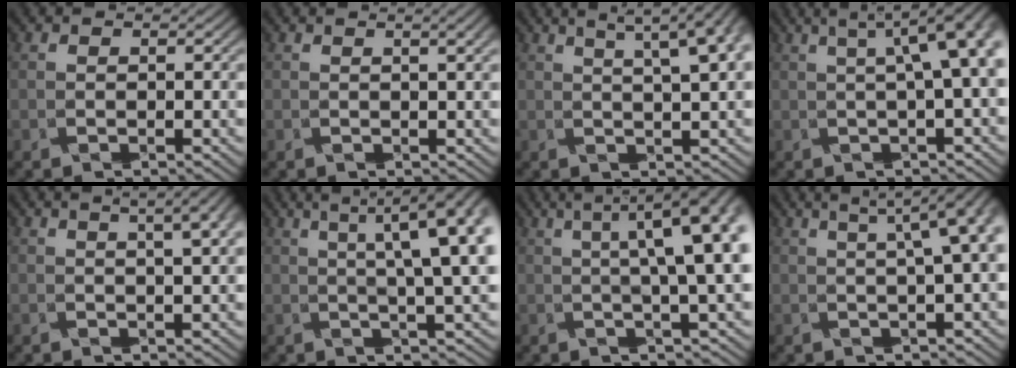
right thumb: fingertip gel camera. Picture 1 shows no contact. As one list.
[{"total": 1.7, "force": [0.5, 0.4, 1.6], "torque": [-0.036, -0.004, 0.017]}, {"total": 7.3, "force": [4.0, 1.5, 5.9], "torque": [-0.080, 0.029, 0.056]}, {"total": 7.9, "force": [1.5, 1.5, 7.6], "torque": [-0.105, 0.019, 0.022]}, {"total": 4.6, "force": [2.1, 0.9, 4.0], "torque": [-0.058, 0.013, 0.035]}, {"total": 10.7, "force": [3.5, 1.9, 9.9], "torque": [-0.127, 0.036, 0.043]}, {"total": 11.1, "force": [2.6, 2.1, 10.6], "torque": [-0.124, 0.040, 0.034]}, {"total": 6.6, "force": [2.1, 0.8, 6.2], "torque": [-0.086, 0.023, 0.033]}]